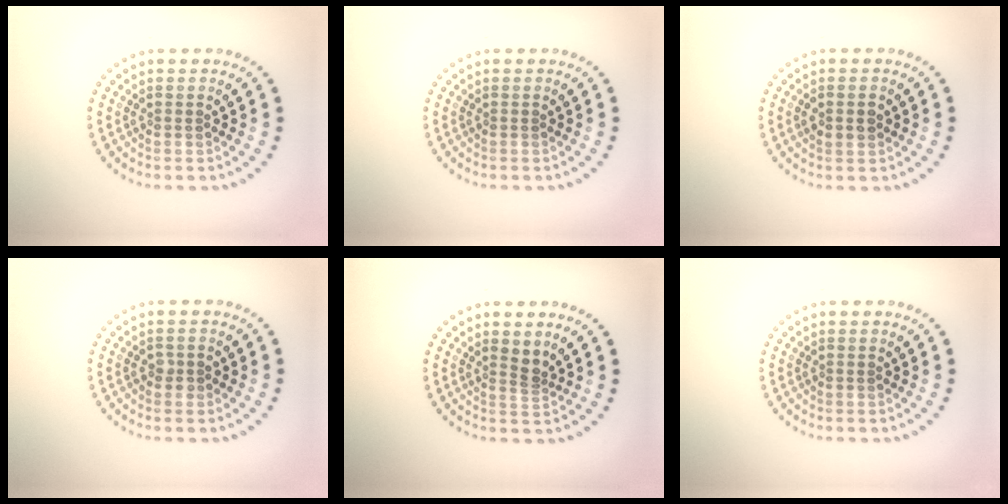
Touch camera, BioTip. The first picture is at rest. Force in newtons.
{"total": 0.0}
{"total": 1.4, "press": 1.4, "slide": 0.2}
{"total": 1.0, "press": 1.0, "slide": 0.2}
{"total": 1.7, "press": 1.2, "slide": 1.1}
{"total": 0.0}